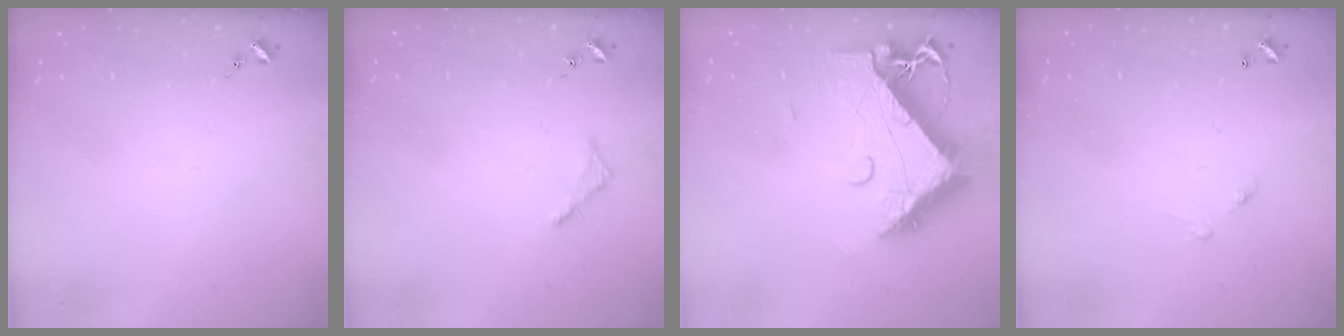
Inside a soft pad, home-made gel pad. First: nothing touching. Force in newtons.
{"total": 2.8, "press": 2.7, "slide": 0.3}
{"total": 15.2, "press": 15.1, "slide": 1.3}
{"total": 4.9, "press": 4.9, "slide": 0.3}